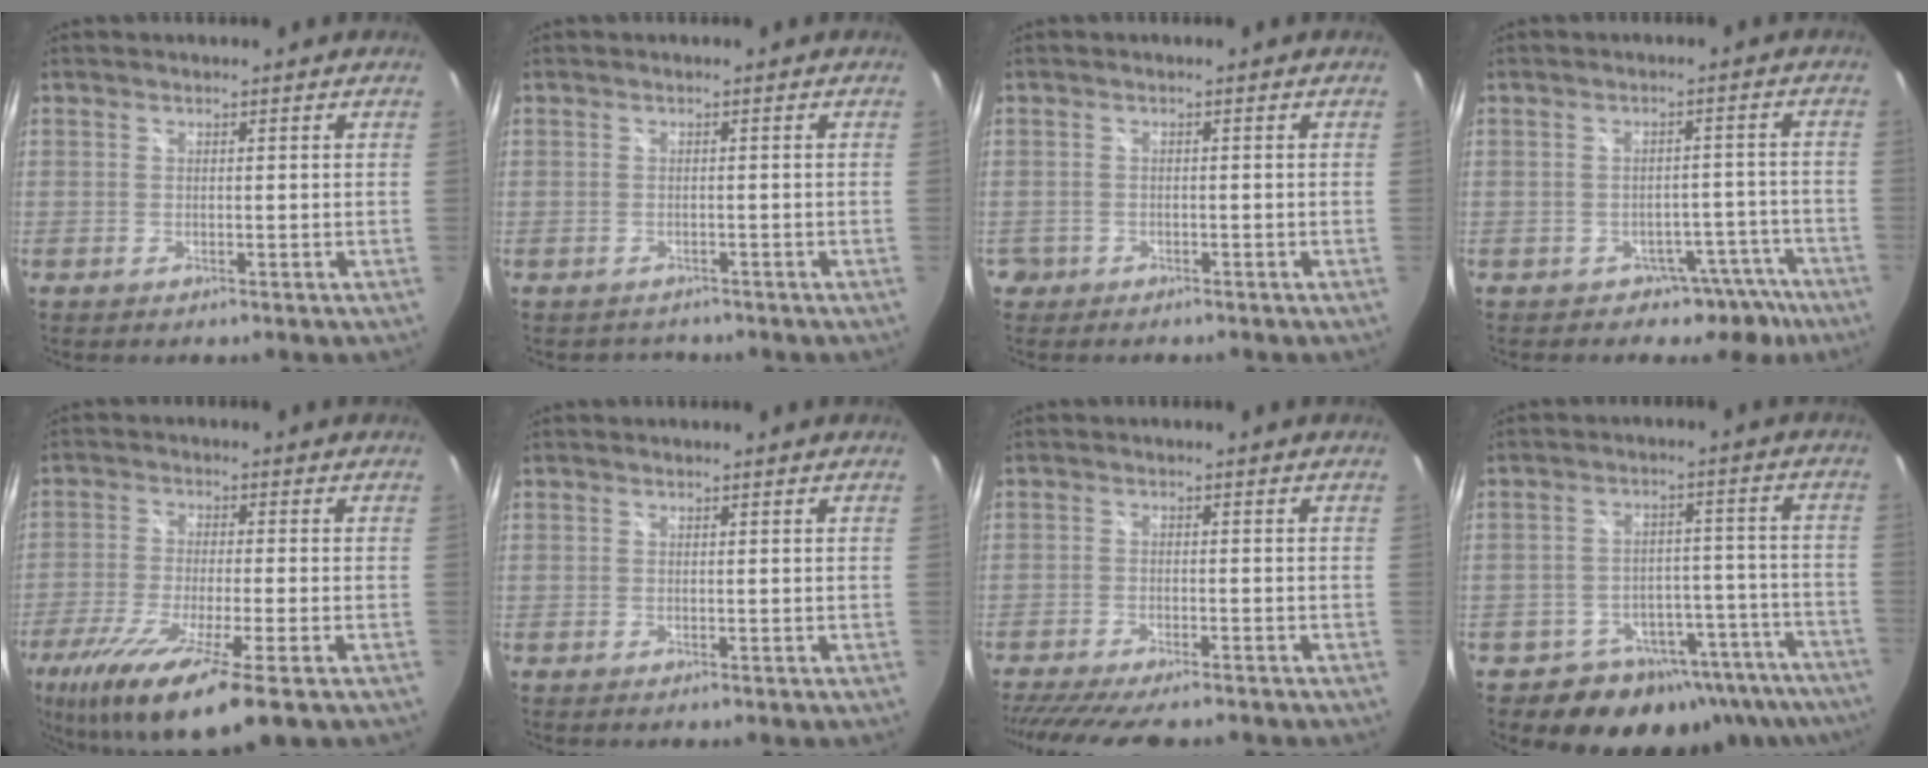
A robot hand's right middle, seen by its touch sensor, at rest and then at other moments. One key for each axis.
{"total": 2.1, "fx": -1.6, "fy": 1.3, "fz": 0.1, "tx": -0.009, "ty": -0.003, "tz": -0.021}
{"total": 2.6, "fx": -1.4, "fy": 2.1, "fz": 0.4, "tx": -0.019, "ty": -0.001, "tz": -0.023}
{"total": 6.8, "fx": -4.9, "fy": 4.6, "fz": 1.3, "tx": -0.006, "ty": 0.043, "tz": -0.046}
{"total": 15.5, "fx": -8.8, "fy": 2.2, "fz": 12.5, "tx": -0.248, "ty": -0.062, "tz": -0.157}
{"total": 0.0}
{"total": 12.2, "fx": -10.5, "fy": 2.2, "fz": 5.8, "tx": -0.130, "ty": -0.031, "tz": -0.166}
{"total": 17.0, "fx": -12.6, "fy": 10.2, "fz": 5.1, "tx": -0.086, "ty": 0.041, "tz": -0.142}